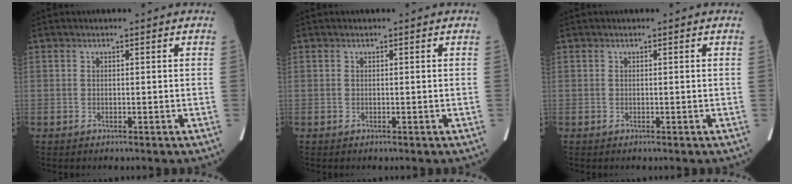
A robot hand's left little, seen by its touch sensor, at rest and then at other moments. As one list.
[{"total": 0.0}, {"total": 0.0}]